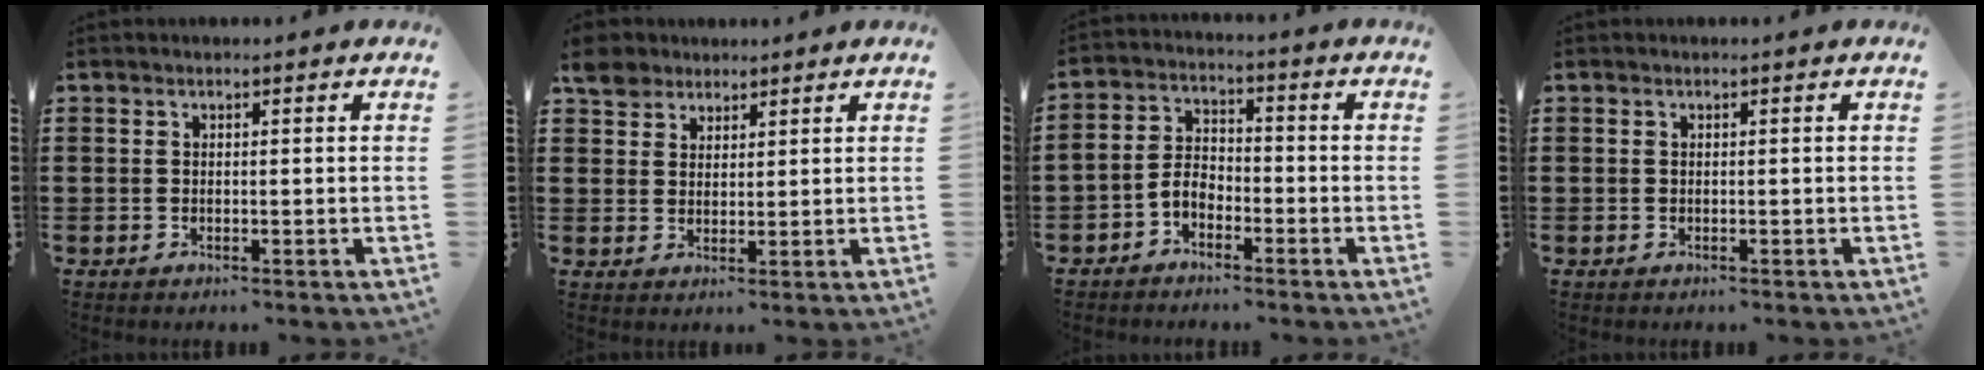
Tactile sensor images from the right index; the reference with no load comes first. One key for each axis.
{"total": 4.8, "fx": 3.6, "fy": 3.0, "fz": 1.2, "tx": -0.042, "ty": 0.010, "tz": 0.068}
{"total": 3.8, "fx": -2.6, "fy": 2.2, "fz": 1.7, "tx": -0.050, "ty": 0.004, "tz": -0.057}
{"total": 0.0}